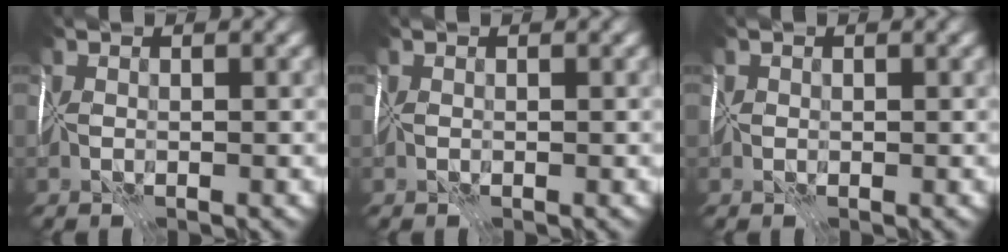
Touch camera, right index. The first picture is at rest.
{"total": 0.0}
{"total": 0.5, "force": [0.1, 0.5, -0.1], "torque": [0.006, 0.005, -0.004]}